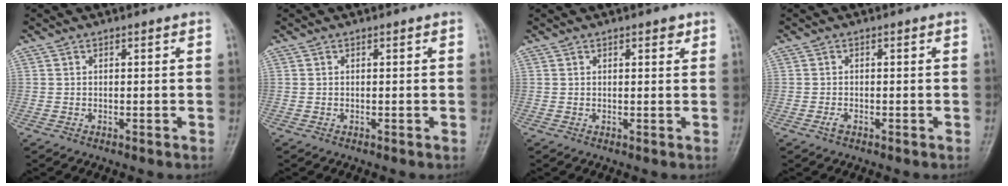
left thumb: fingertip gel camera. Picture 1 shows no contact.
{"total": 0.0}
{"total": 1.7, "force": [1.0, 0.7, 1.2], "torque": [-0.009, -0.003, 0.011]}
{"total": 1.1, "force": [-0.7, 0.5, 0.8], "torque": [-0.018, 0.000, -0.014]}